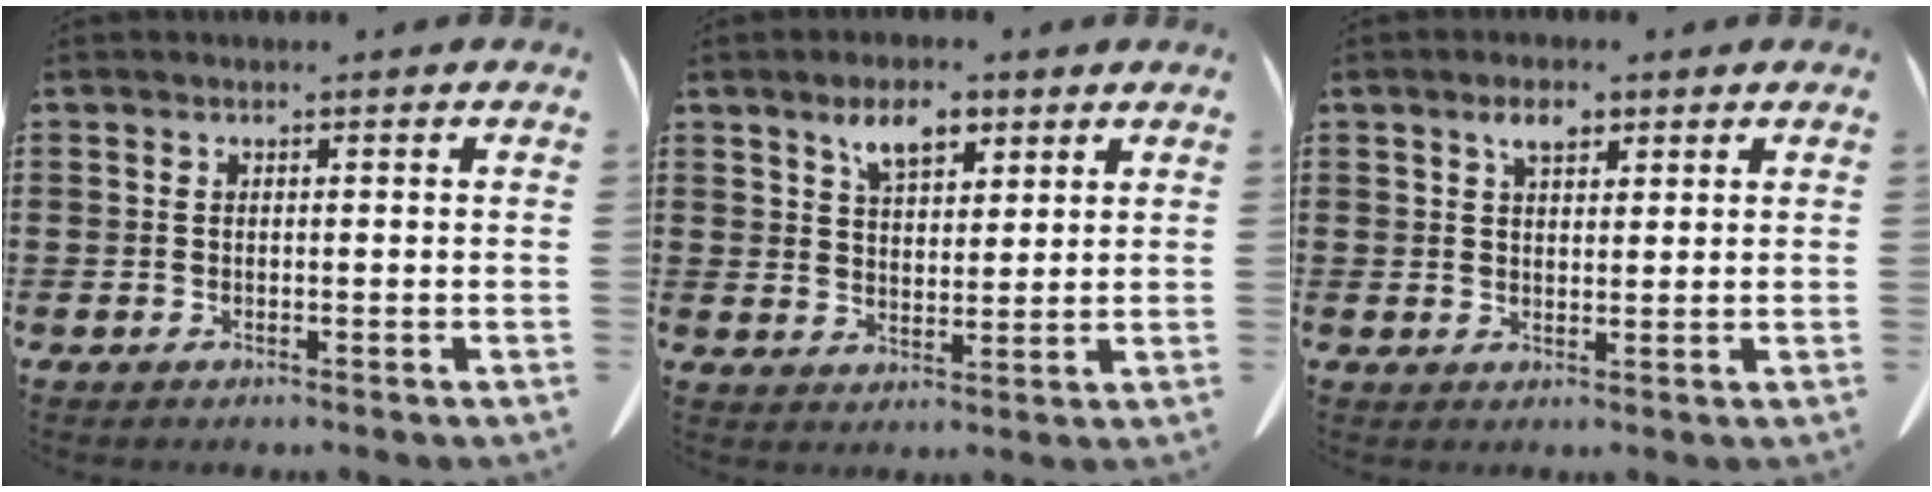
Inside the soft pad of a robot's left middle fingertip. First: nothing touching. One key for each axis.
{"total": 6.0, "fx": 3.9, "fy": 2.9, "fz": 3.5, "tx": -0.065, "ty": 0.003, "tz": 0.068}
{"total": 3.4, "fx": 2.1, "fy": 1.5, "fz": 2.1, "tx": -0.031, "ty": -0.001, "tz": 0.034}